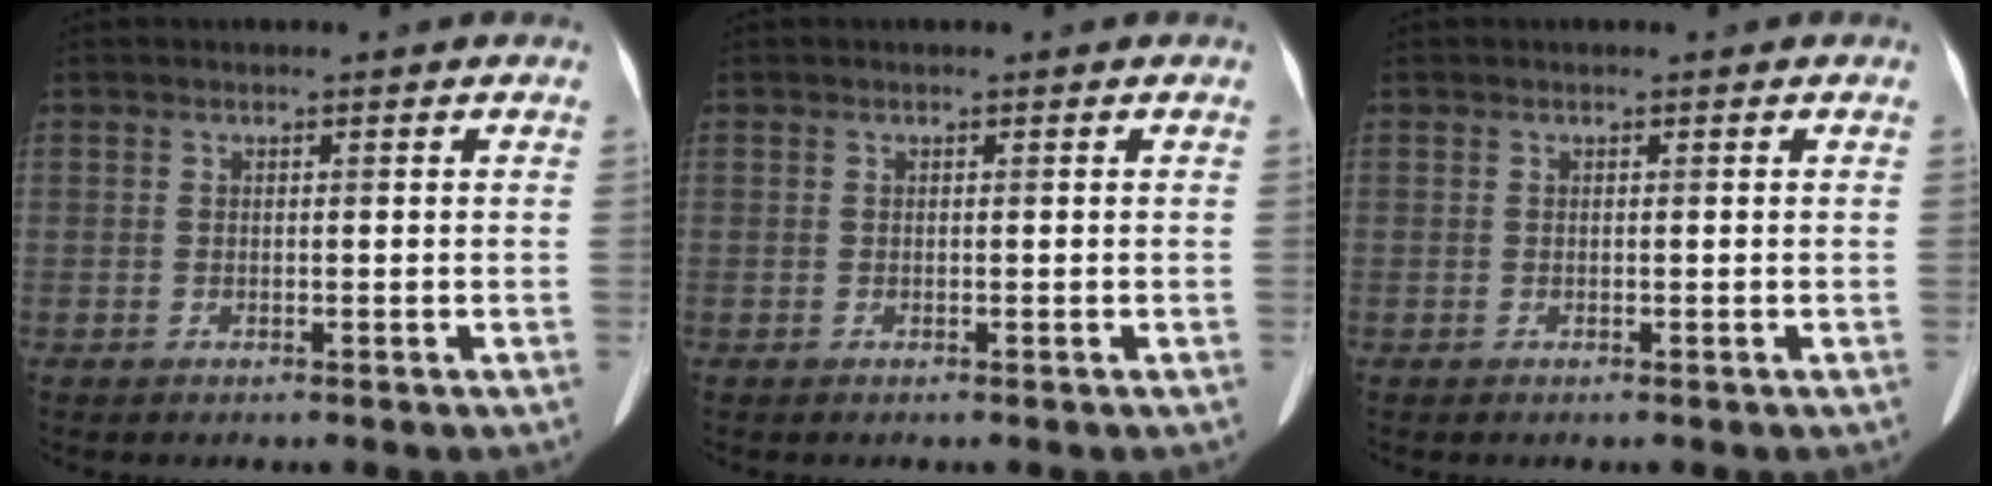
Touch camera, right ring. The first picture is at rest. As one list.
[{"total": 0.0}, {"total": 0.0}]